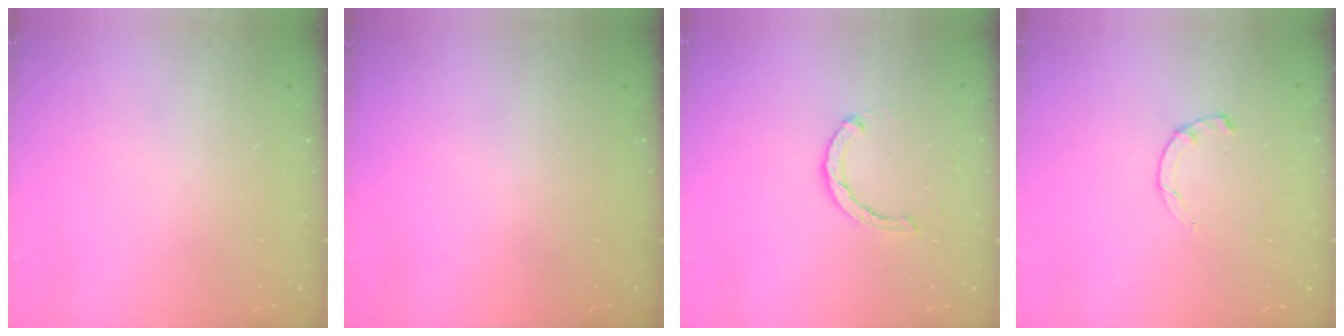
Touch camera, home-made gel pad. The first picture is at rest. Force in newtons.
{"total": 0.0}
{"total": 2.4, "press": 2.4, "slide": 0.4}
{"total": 2.3, "press": 2.3, "slide": 0.4}